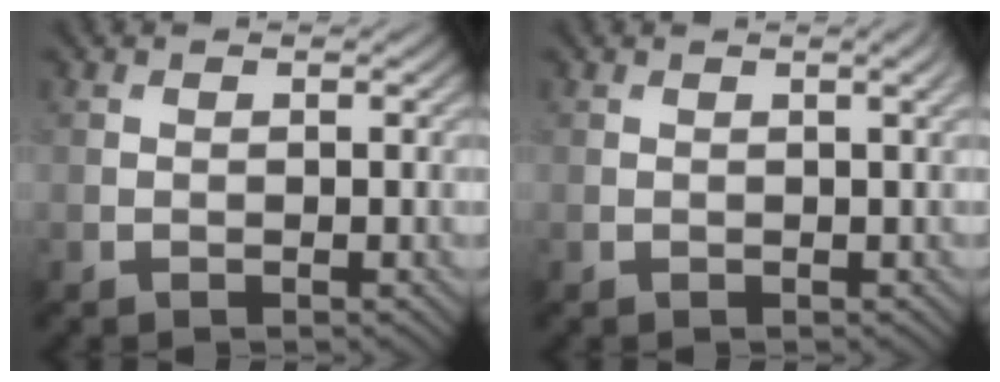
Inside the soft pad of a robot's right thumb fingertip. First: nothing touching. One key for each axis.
{"total": 1.5, "fx": 0.5, "fy": 0.2, "fz": 1.3, "tx": -0.017, "ty": 0.006, "tz": 0.005}